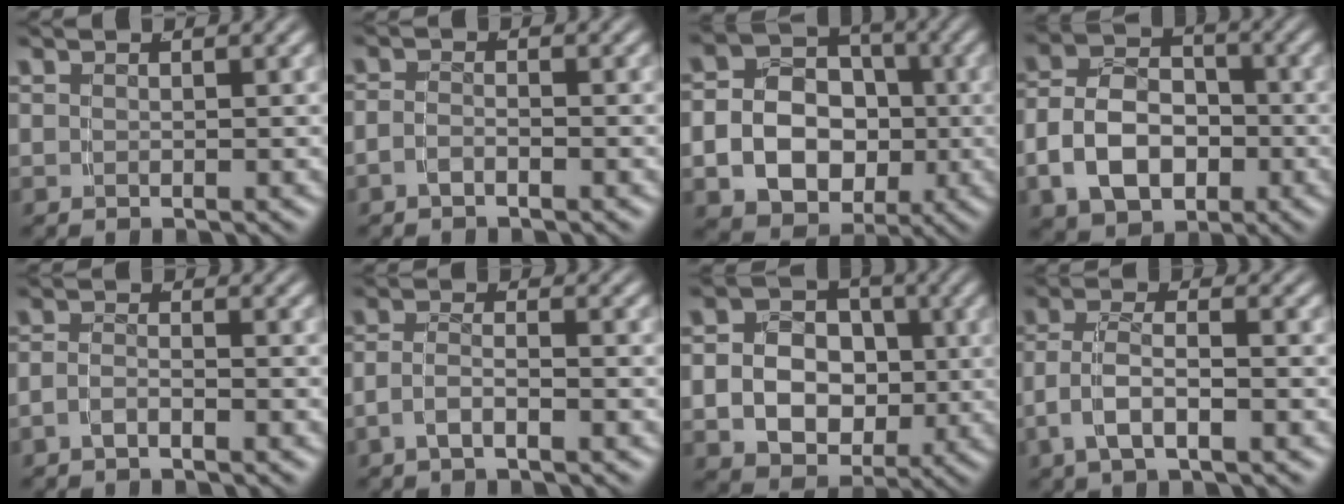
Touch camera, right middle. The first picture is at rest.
{"total": 1.4, "force": [-1.3, 0.3, 0.6], "torque": [-0.011, -0.003, -0.025]}
{"total": 12.8, "force": [-2.2, 11.2, 5.6], "torque": [-0.127, -0.047, -0.039]}
{"total": 9.3, "force": [-2.1, 7.5, 5.1], "torque": [-0.095, -0.017, -0.037]}
{"total": 1.8, "force": [-1.6, 0.4, 0.9], "torque": [-0.018, -0.005, -0.029]}
{"total": 2.6, "force": [-1.6, 1.0, 1.8], "torque": [-0.038, -0.010, -0.028]}
{"total": 10.1, "force": [-1.2, 8.9, 4.7], "torque": [-0.104, -0.041, -0.019]}
{"total": 3.8, "force": [-1.2, 2.0, 3.0], "torque": [-0.061, -0.008, -0.021]}